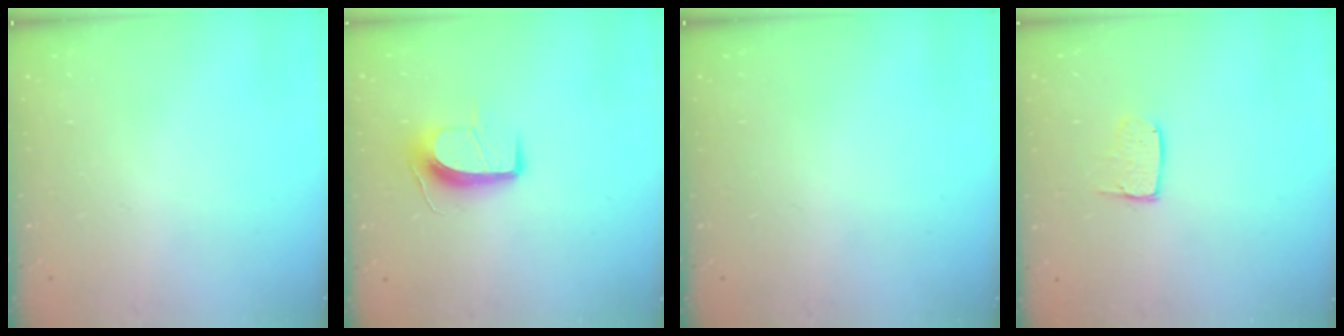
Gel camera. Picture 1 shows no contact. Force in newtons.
{"total": 9.9, "press": 9.9, "slide": 0.2}
{"total": 0.0}
{"total": 6.7, "press": 6.7, "slide": 0.5}